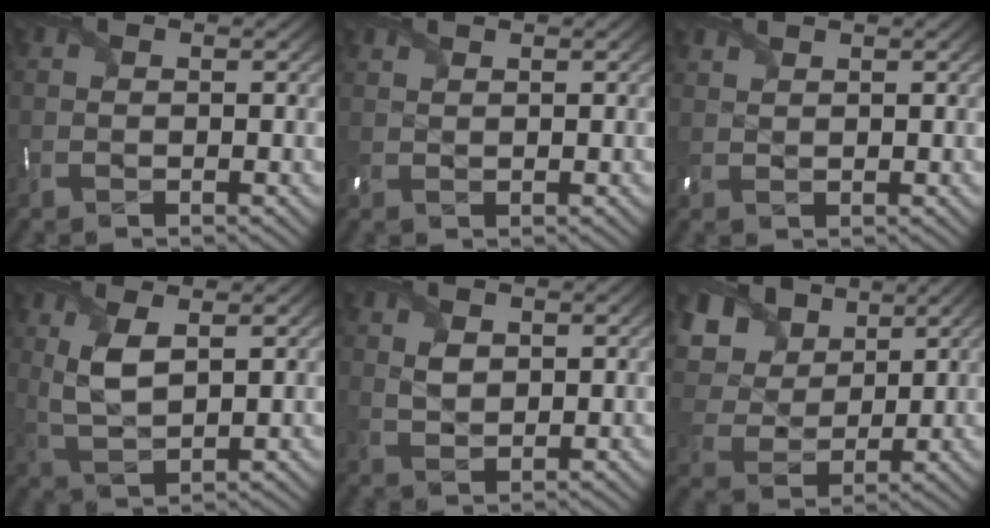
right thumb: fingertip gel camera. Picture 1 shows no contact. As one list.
[{"total": 1.2, "force": [1.2, 0.2, 0.0], "torque": [-0.006, 0.007, 0.029]}, {"total": 1.5, "force": [1.5, 0.2, 0.1], "torque": [-0.008, 0.007, 0.036]}, {"total": 5.3, "force": [2.0, 2.2, 4.3], "torque": [-0.105, -0.007, 0.047]}, {"total": 2.5, "force": [1.1, 1.6, 1.6], "torque": [-0.039, -0.006, 0.025]}, {"total": 11.0, "force": [5.9, 7.5, 5.5], "torque": [-0.171, 0.032, 0.105]}]